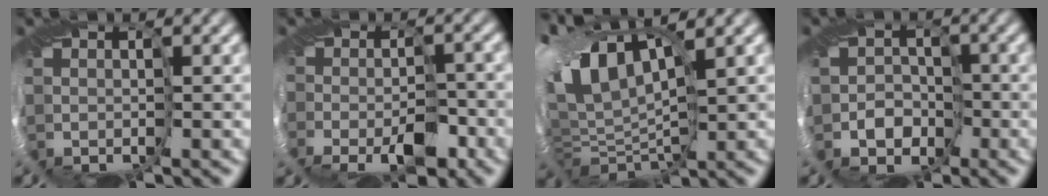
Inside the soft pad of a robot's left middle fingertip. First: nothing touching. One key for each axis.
{"total": 1.5, "fx": -1.4, "fy": 0.3, "fz": 0.4, "tx": 0.007, "ty": -0.003, "tz": -0.024}
{"total": 9.0, "fx": 3.1, "fy": 4.4, "fz": 7.2, "tx": -0.155, "ty": 0.009, "tz": 0.053}
{"total": 2.9, "fx": -2.3, "fy": 1.8, "fz": 0.3, "tx": 0.022, "ty": 0.010, "tz": -0.053}